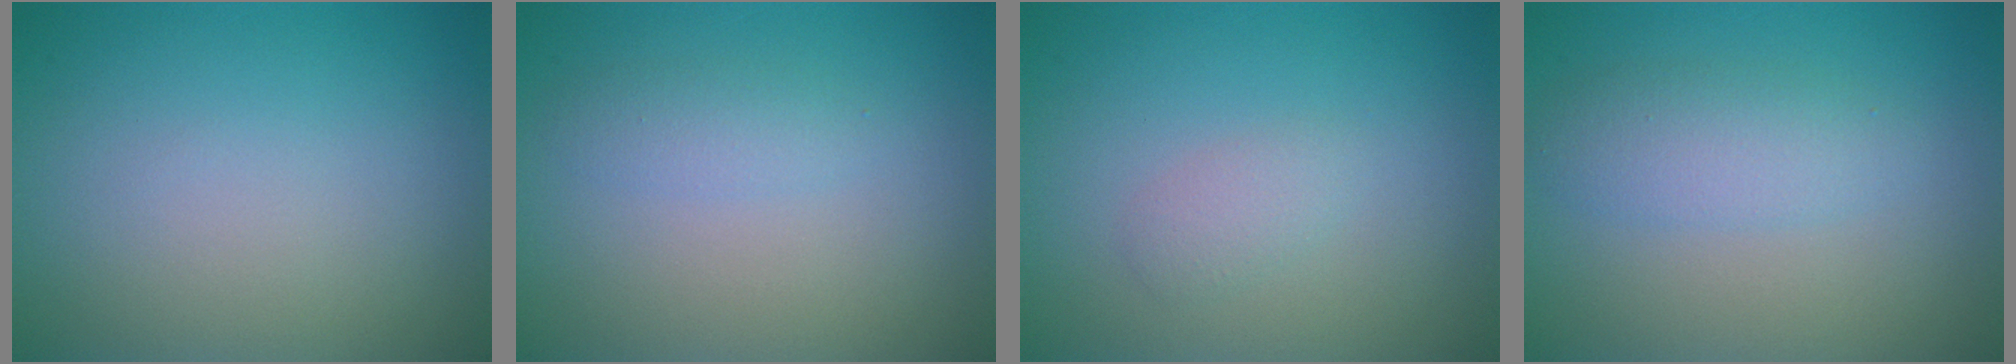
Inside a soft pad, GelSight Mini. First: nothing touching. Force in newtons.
{"total": 1.4, "press": 1.4, "slide": 0.1}
{"total": 1.2, "press": 1.2, "slide": 0.0}
{"total": 2.8, "press": 2.8, "slide": 0.1}